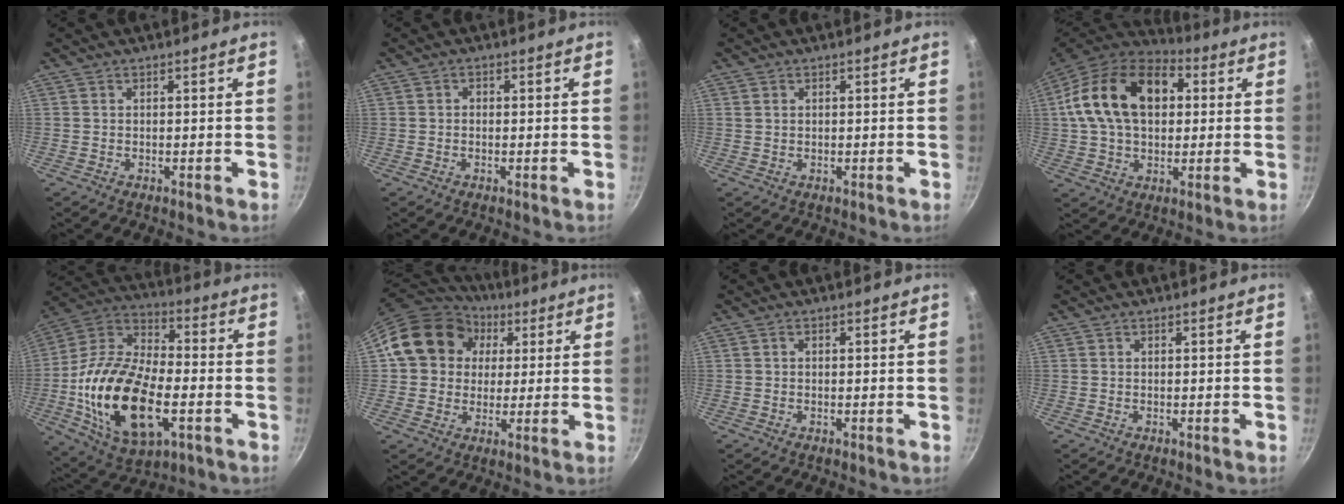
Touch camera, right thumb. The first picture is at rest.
{"total": 1.0, "force": [0.0, 0.9, 0.5], "torque": [-0.008, 0.006, -0.002]}
{"total": 1.1, "force": [0.4, 0.9, 0.5], "torque": [-0.008, 0.002, 0.008]}
{"total": 20.7, "force": [4.1, 13.8, 14.9], "torque": [-0.237, 0.022, 0.056]}
{"total": 25.5, "force": [-5.4, 13.8, 20.7], "torque": [-0.389, 0.024, -0.099]}
{"total": 16.4, "force": [4.2, 14.0, 7.4], "torque": [-0.103, 0.020, 0.063]}
{"total": 0.6, "force": [0.1, 0.5, 0.3], "torque": [-0.005, 0.005, 0.002]}
{"total": 0.0}